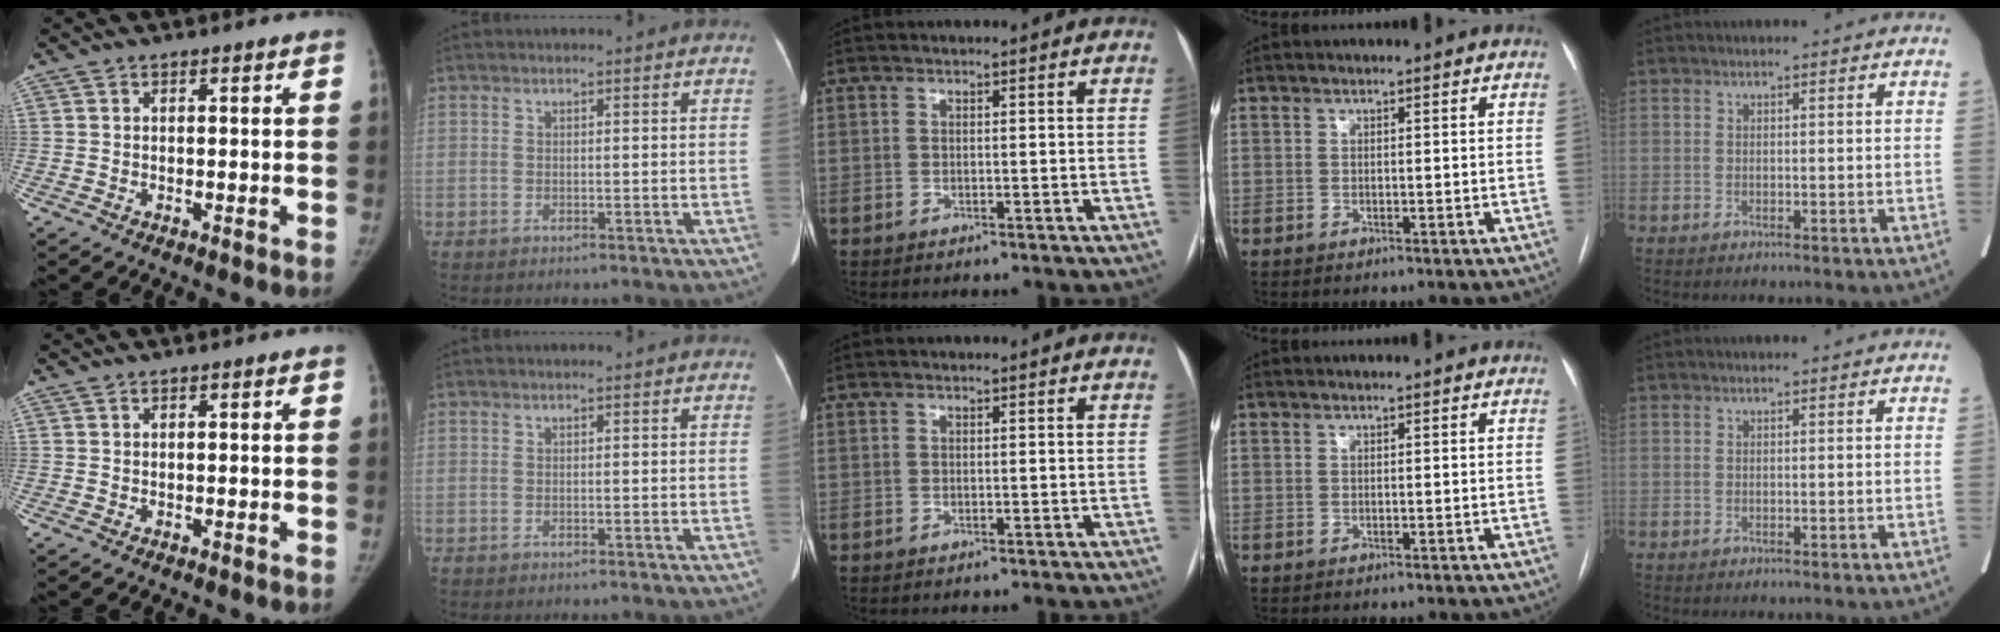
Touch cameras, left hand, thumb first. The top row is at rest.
{}